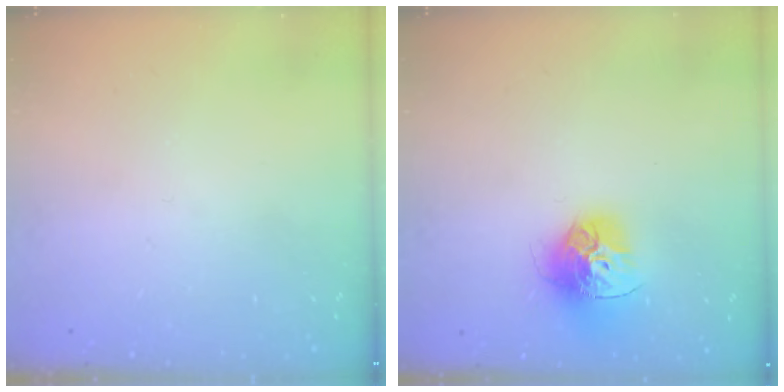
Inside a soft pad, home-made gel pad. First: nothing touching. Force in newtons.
{"total": 15.3, "press": 15.2, "slide": 1.7}